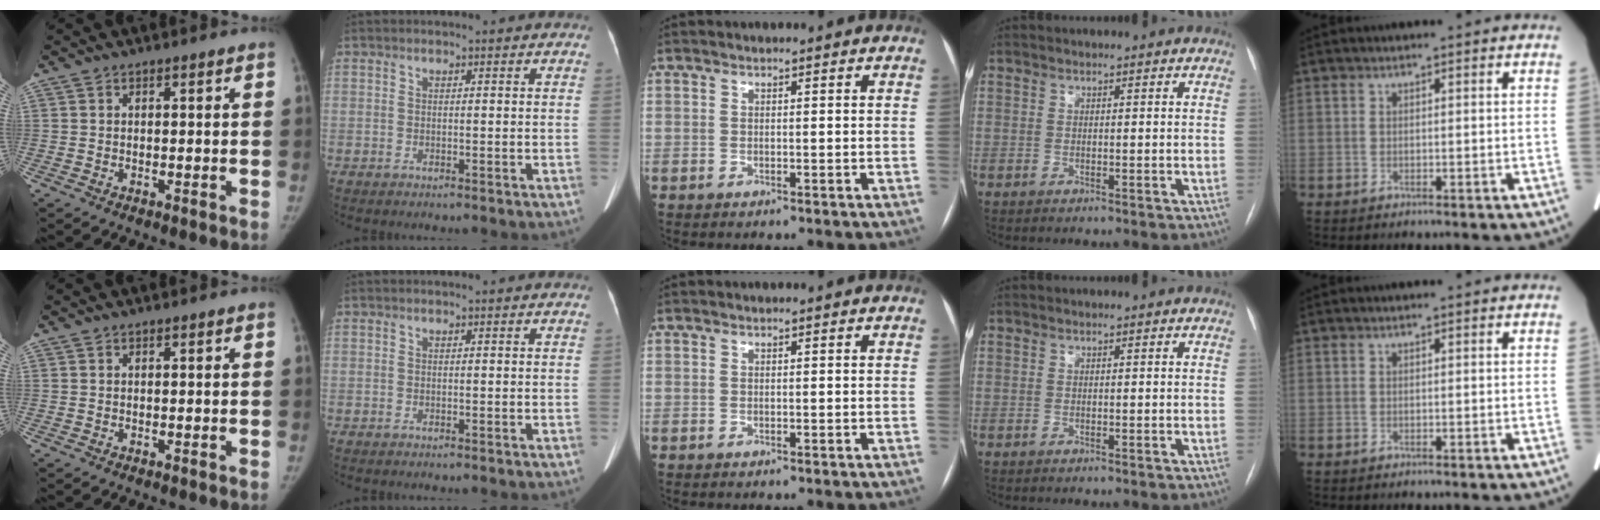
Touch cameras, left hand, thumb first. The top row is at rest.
{}